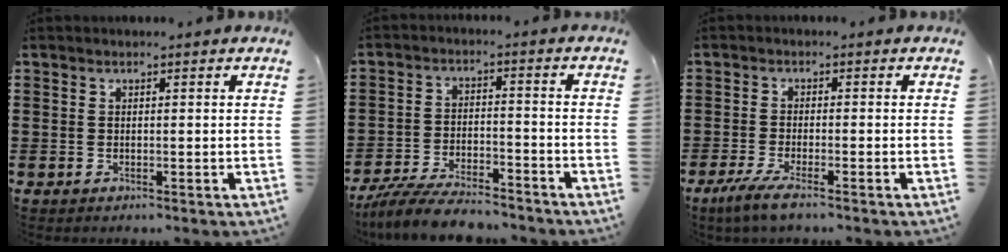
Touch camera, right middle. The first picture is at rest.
{"total": 7.4, "force": [-6.9, 1.2, 2.4], "torque": [-0.050, 0.006, -0.133]}
{"total": 3.7, "force": [-2.9, 0.3, 2.4], "torque": [-0.061, -0.012, -0.059]}